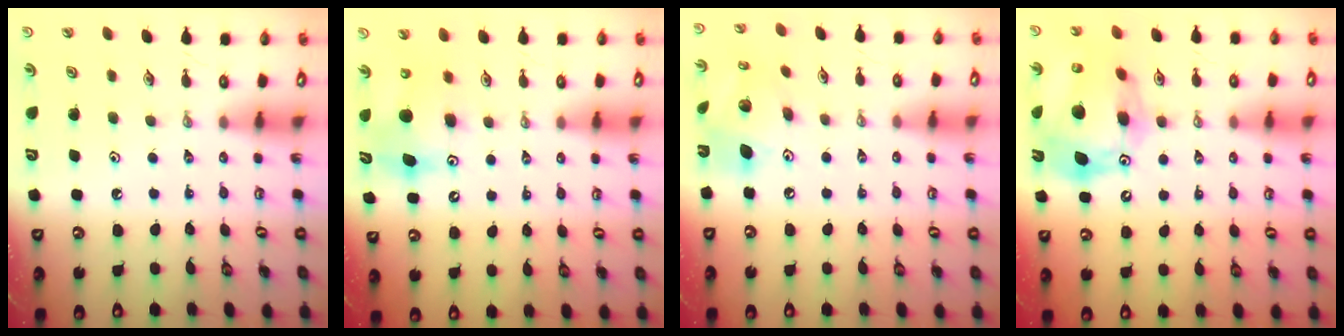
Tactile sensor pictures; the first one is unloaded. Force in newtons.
{"total": 8.6, "press": 8.6, "slide": 0.9}
{"total": 13.5, "press": 13.4, "slide": 1.2}
{"total": 17.8, "press": 17.6, "slide": 2.5}